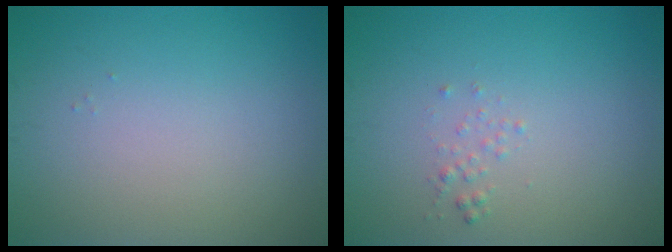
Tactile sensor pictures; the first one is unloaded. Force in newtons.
{"total": 0.8, "press": 0.8, "slide": 0.1}